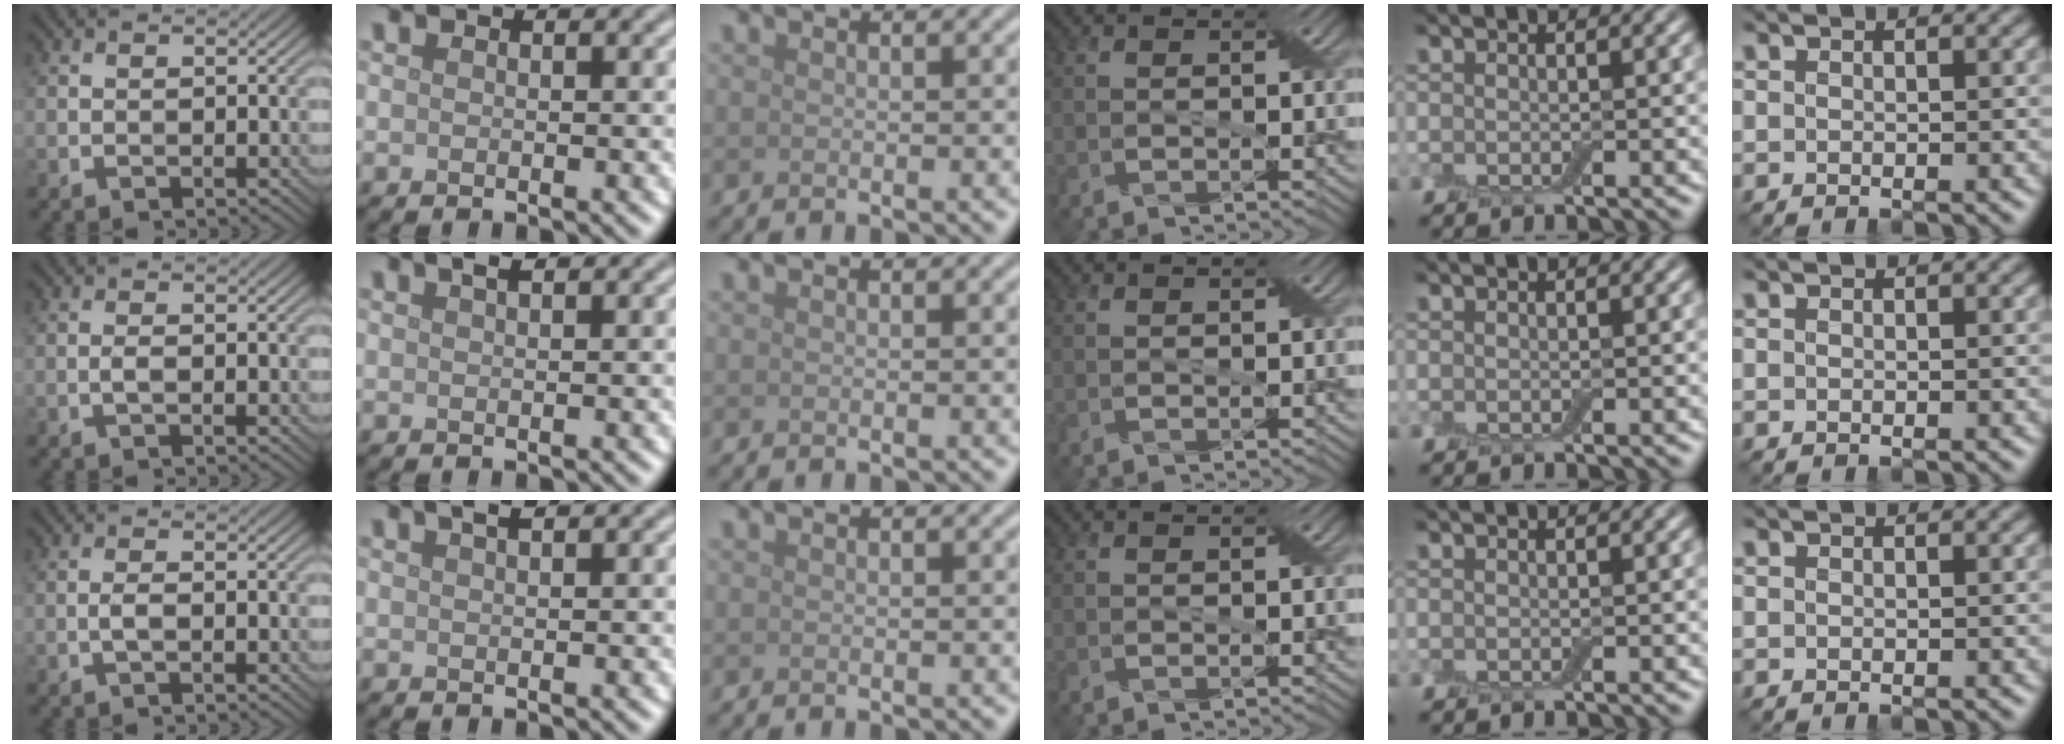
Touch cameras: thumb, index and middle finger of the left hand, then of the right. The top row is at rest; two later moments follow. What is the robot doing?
{"motion": "shake", "object": "box of matches"}